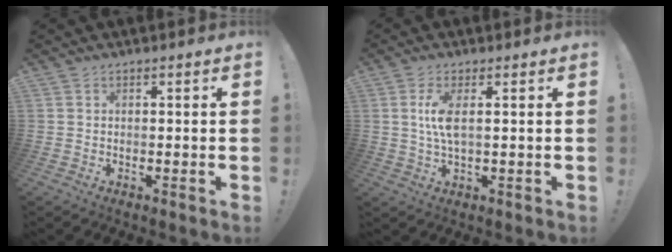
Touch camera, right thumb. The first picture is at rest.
{"total": 6.3, "force": [1.1, 1.7, 6.0], "torque": [-0.103, -0.008, 0.014]}